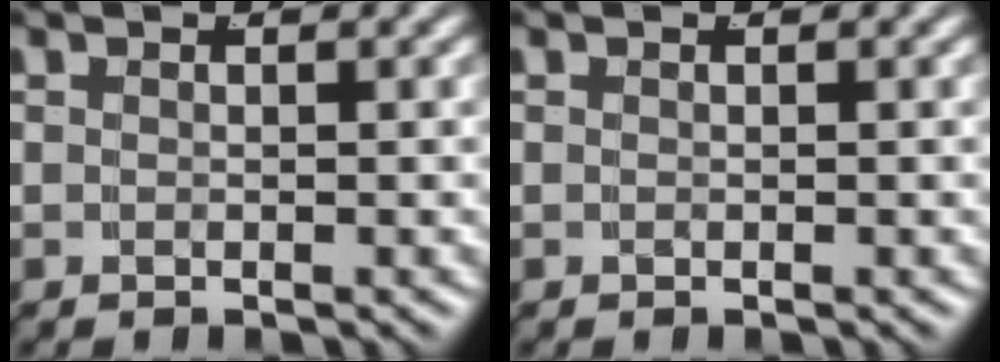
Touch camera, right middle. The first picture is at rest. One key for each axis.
{"total": 0.0}